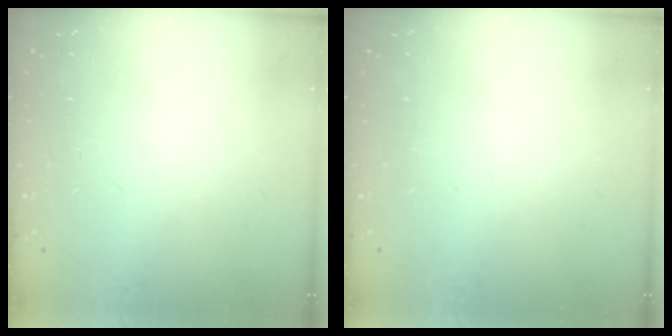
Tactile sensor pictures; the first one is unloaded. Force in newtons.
{"total": 0.0}